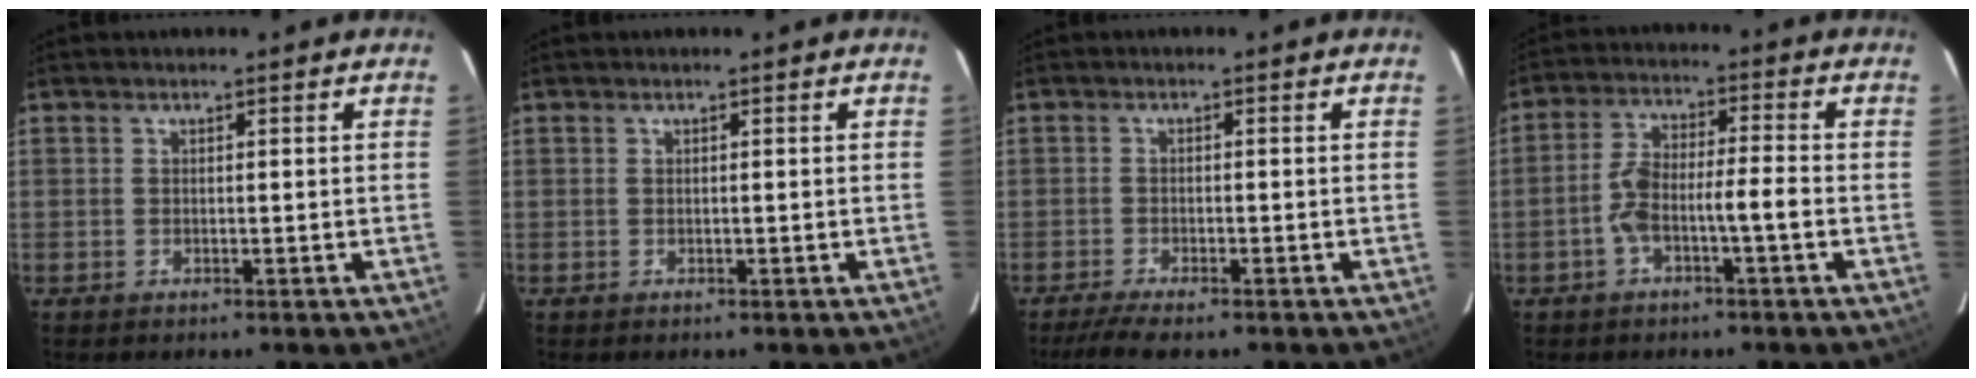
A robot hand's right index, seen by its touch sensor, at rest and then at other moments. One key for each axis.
{"total": 0.0}
{"total": 5.6, "fx": -4.5, "fy": 0.8, "fz": 3.3, "tx": -0.055, "ty": -0.012, "tz": -0.072}
{"total": 6.8, "fx": -2.4, "fy": 1.2, "fz": 6.3, "tx": -0.128, "ty": 0.028, "tz": -0.044}